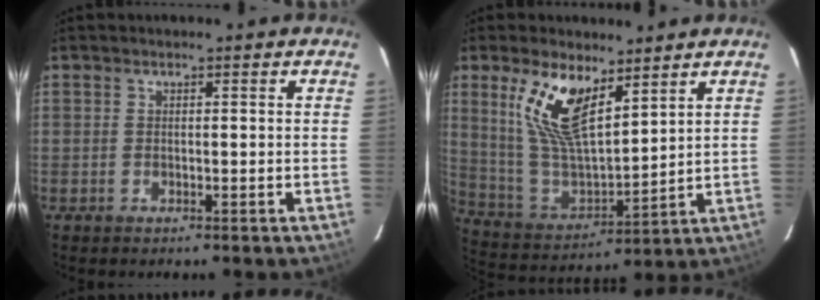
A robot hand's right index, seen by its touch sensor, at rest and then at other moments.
{"total": 14.5, "force": [8.0, 5.8, 10.6], "torque": [-0.215, 0.002, 0.170]}